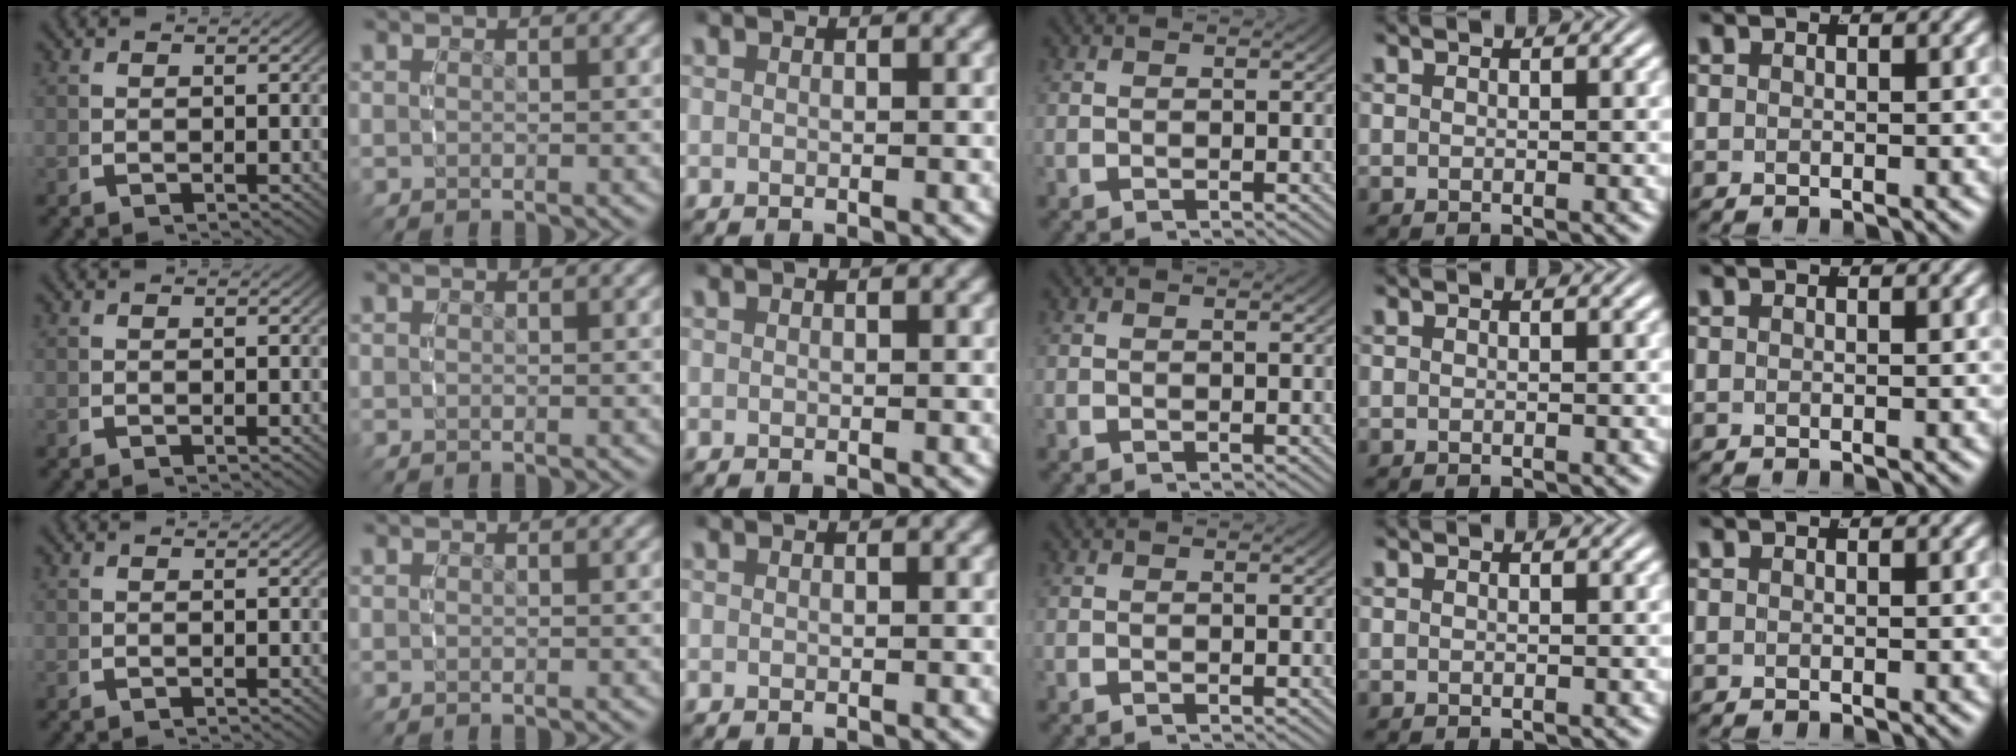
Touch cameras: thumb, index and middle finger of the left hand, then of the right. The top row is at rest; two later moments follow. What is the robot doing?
{"motion": "reach", "object": "backpack"}